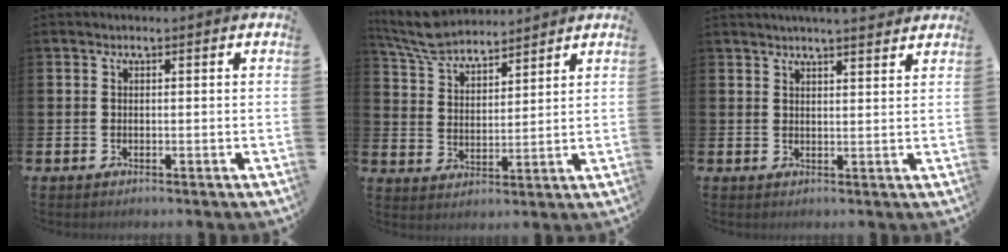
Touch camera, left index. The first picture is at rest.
{"total": 6.8, "force": [6.5, 1.7, 1.5], "torque": [-0.059, -0.024, 0.120]}
{"total": 3.3, "force": [3.3, -0.3, 0.5], "torque": [-0.015, -0.014, 0.060]}